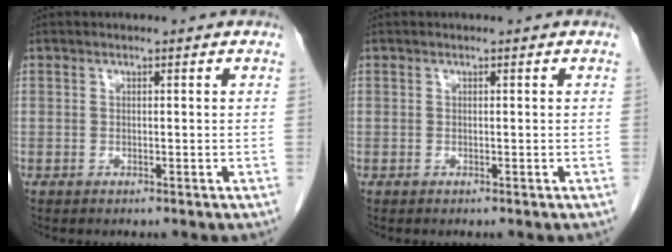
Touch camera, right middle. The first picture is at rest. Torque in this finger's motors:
{"motor_torque": [0.00, 0.00, 0.00, -0.01]}